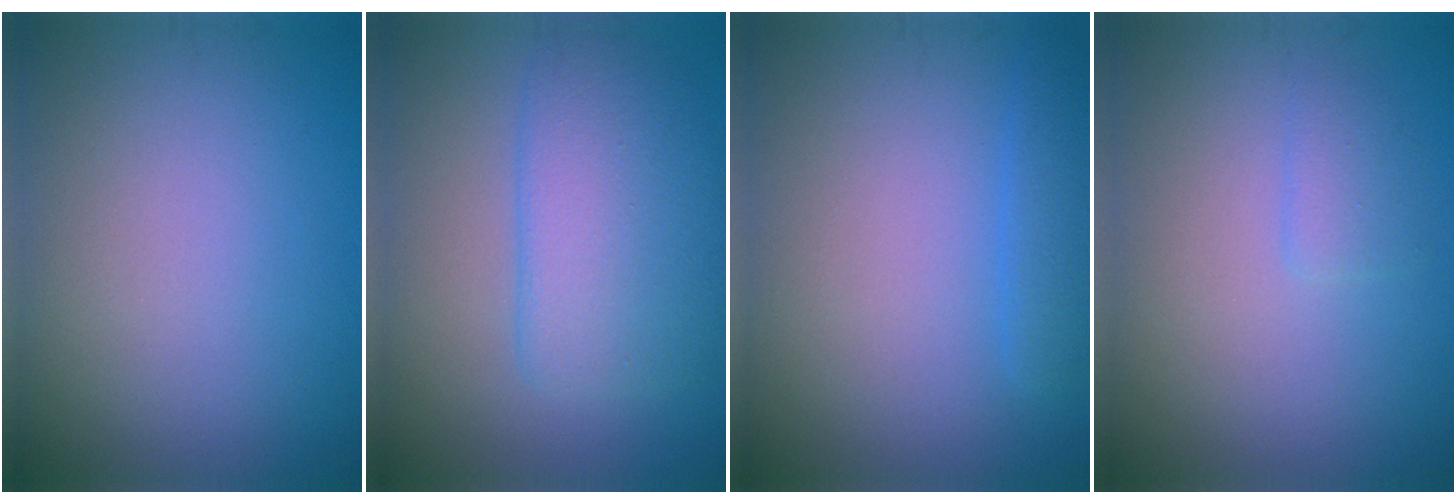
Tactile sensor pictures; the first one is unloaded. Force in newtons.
{"total": 6.0, "press": 5.9, "slide": 0.4}
{"total": 2.1, "press": 2.1, "slide": 0.1}
{"total": 1.3, "press": 1.3, "slide": 0.1}